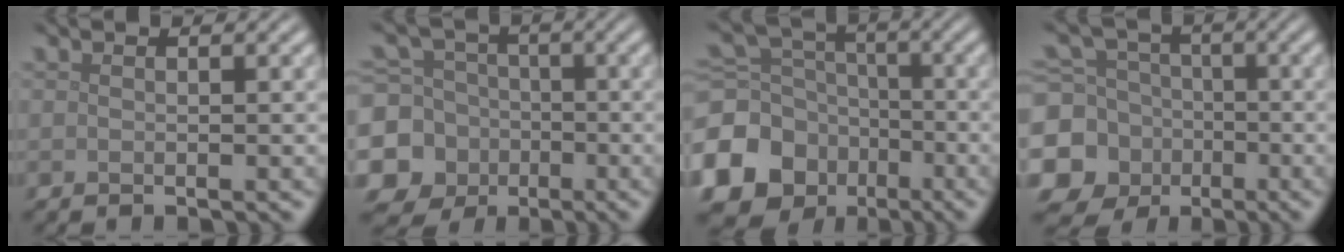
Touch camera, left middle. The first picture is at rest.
{"total": 12.6, "force": [-3.8, 11.7, 2.7], "torque": [-0.097, -0.022, -0.086]}
{"total": 12.3, "force": [-5.5, 10.3, 3.8], "torque": [-0.120, -0.032, -0.107]}
{"total": 13.4, "force": [-4.2, 12.3, 3.4], "torque": [-0.112, -0.033, -0.096]}